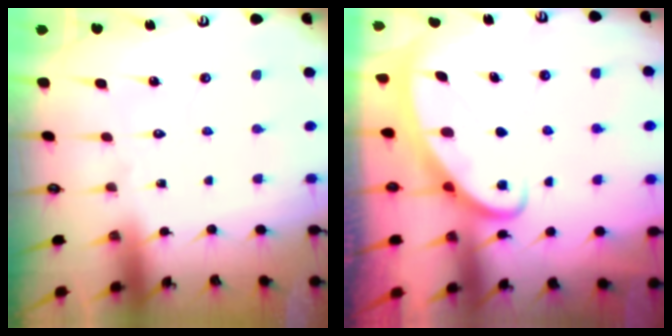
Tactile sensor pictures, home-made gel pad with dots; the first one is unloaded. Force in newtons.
{"total": 2.5, "press": 2.5, "slide": 0.4}